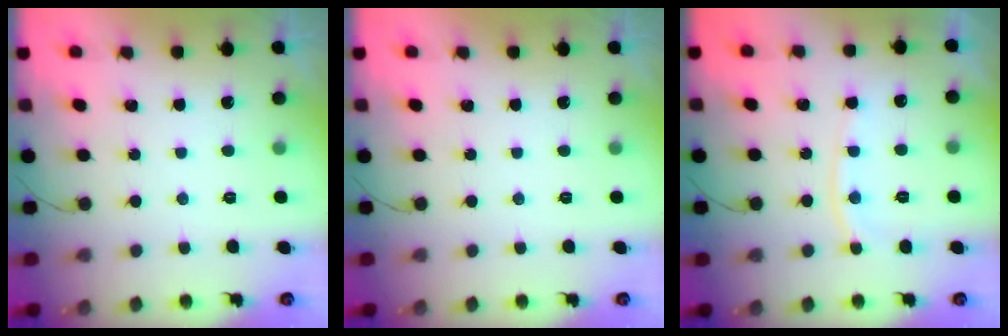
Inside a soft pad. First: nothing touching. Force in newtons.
{"total": 0.0}
{"total": 8.9, "press": 8.9, "slide": 1.2}